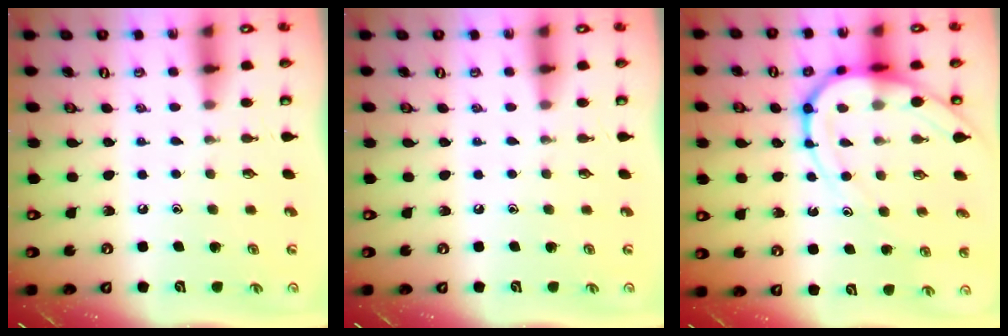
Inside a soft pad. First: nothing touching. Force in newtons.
{"total": 0.0}
{"total": 11.8, "press": 11.7, "slide": 1.4}